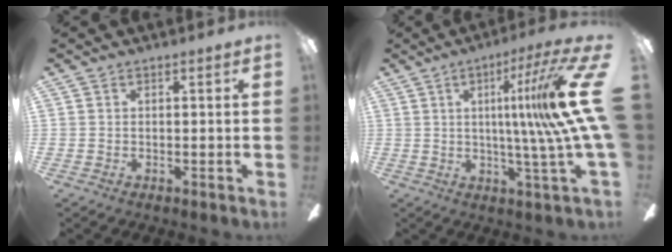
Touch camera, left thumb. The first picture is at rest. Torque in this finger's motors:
{"motor_torque": [0.11, 0.05, 1.02, 0.00, 0.10]}